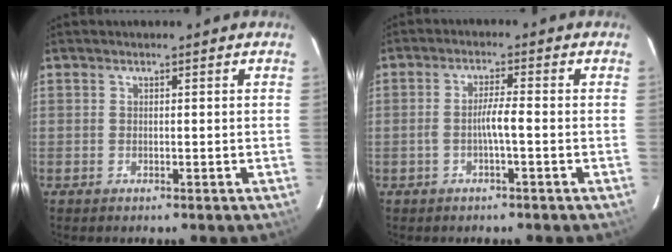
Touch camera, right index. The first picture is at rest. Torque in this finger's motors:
{"motor_torque": [0.68, 0.01, 0.27, 0.08]}